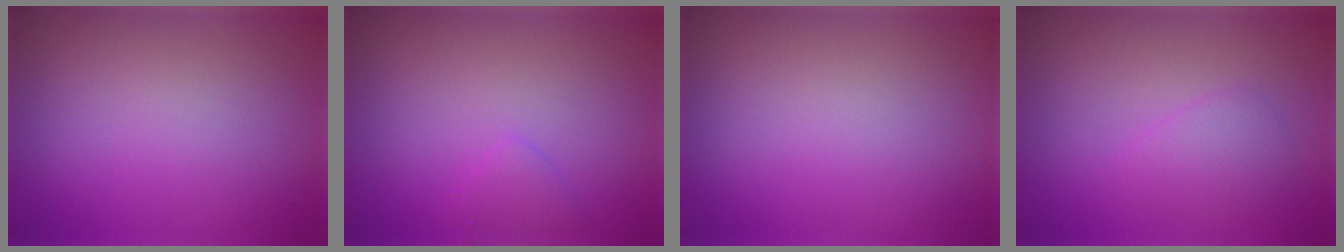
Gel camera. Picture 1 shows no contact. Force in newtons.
{"total": 1.0, "press": 1.0, "slide": 0.1}
{"total": 0.0}
{"total": 1.7, "press": 1.7, "slide": 0.1}